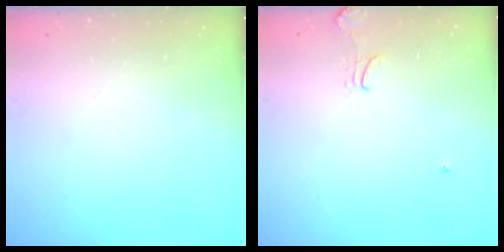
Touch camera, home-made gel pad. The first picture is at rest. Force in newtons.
{"total": 1.3, "press": 1.2, "slide": 0.5}